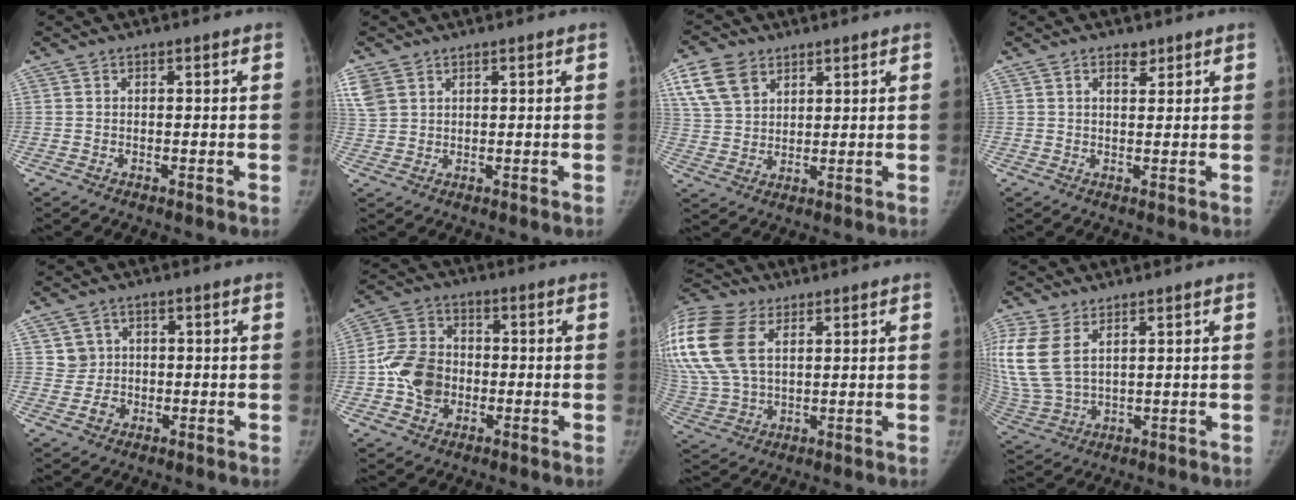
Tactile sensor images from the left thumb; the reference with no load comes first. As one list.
[{"total": 6.3, "force": [3.2, 4.3, 3.2], "torque": [-0.087, 0.007, 0.075]}, {"total": 9.6, "force": [5.0, 6.5, 5.0], "torque": [-0.083, -0.009, 0.102]}, {"total": 2.1, "force": [1.3, 1.2, 1.2], "torque": [-0.006, -0.011, 0.021]}, {"total": 3.8, "force": [0.2, 3.8, 0.2], "torque": [0.027, 0.002, 0.004]}, {"total": 10.4, "force": [-1.8, 8.2, 6.2], "torque": [-0.097, 0.020, -0.040]}, {"total": 25.4, "force": [9.1, 16.2, 17.2], "torque": [-0.443, 0.029, 0.180]}, {"total": 15.2, "force": [5.6, 9.0, 10.8], "torque": [-0.275, -0.011, 0.123]}]